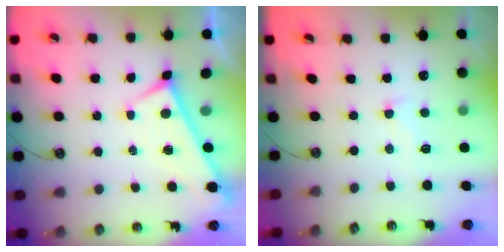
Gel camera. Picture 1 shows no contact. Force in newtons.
{"total": 1.5, "press": 0.9, "slide": 1.2}